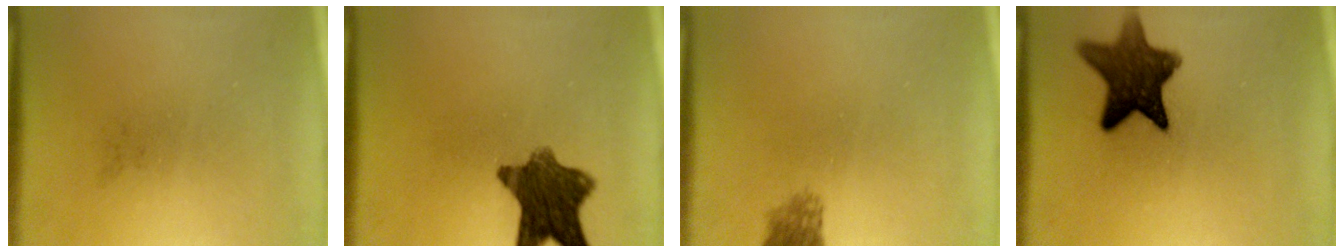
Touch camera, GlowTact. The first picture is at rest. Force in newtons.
{"total": 9.5}
{"total": 2.4}
{"total": 11.5}